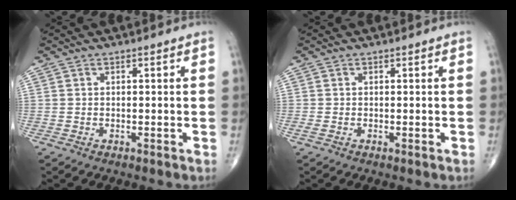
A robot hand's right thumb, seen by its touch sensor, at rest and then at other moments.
{"total": 0.7, "force": [-0.1, 0.2, 0.6], "torque": [-0.016, -0.001, -0.002]}